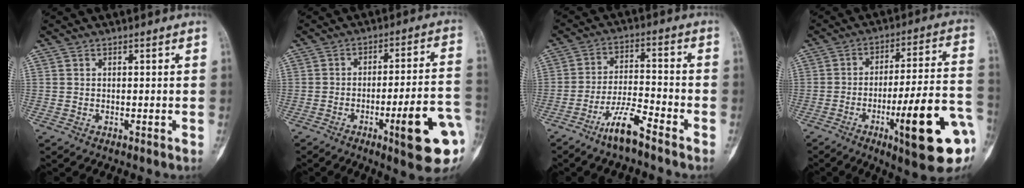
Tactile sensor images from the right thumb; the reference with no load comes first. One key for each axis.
{"total": 15.8, "fx": -5.8, "fy": 2.5, "fz": 14.4, "tx": -0.171, "ty": 0.025, "tz": -0.074}
{"total": 7.8, "fx": -5.7, "fy": 1.3, "fz": 5.2, "tx": -0.102, "ty": 0.036, "tz": -0.110}
{"total": 21.0, "fx": -7.8, "fy": 3.9, "fz": 19.1, "tx": -0.248, "ty": 0.024, "tz": -0.105}